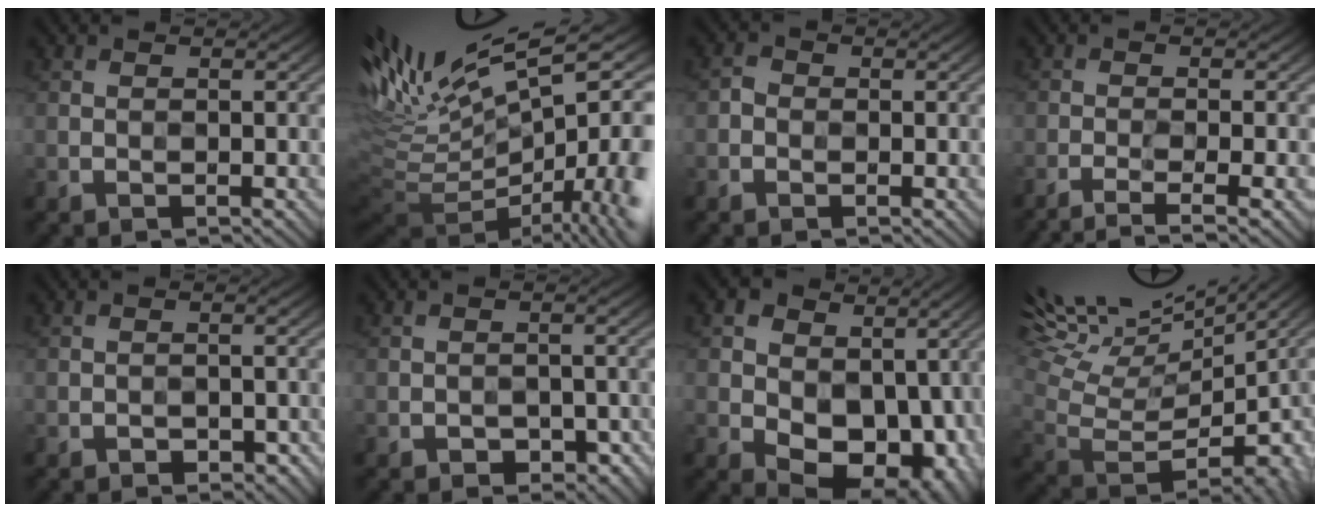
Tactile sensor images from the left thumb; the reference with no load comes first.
{"total": 15.4, "force": [1.5, 5.4, 14.4], "torque": [-0.174, -0.003, 0.092]}
{"total": 1.4, "force": [-0.5, 1.2, 0.5], "torque": [-0.015, 0.001, -0.016]}
{"total": 4.9, "force": [-3.7, 0.4, 3.2], "torque": [-0.043, 0.001, -0.065]}
{"total": 1.7, "force": [-1.6, 0.6, 0.2], "torque": [-0.005, 0.002, -0.025]}
{"total": 2.4, "force": [-1.9, 1.3, 0.5], "torque": [-0.008, 0.003, -0.027]}
{"total": 13.2, "force": [-0.3, 9.9, 8.8], "torque": [-0.116, -0.018, 0.000]}
{"total": 14.3, "force": [9.5, 3.8, 10.0], "torque": [-0.194, 0.030, 0.165]}